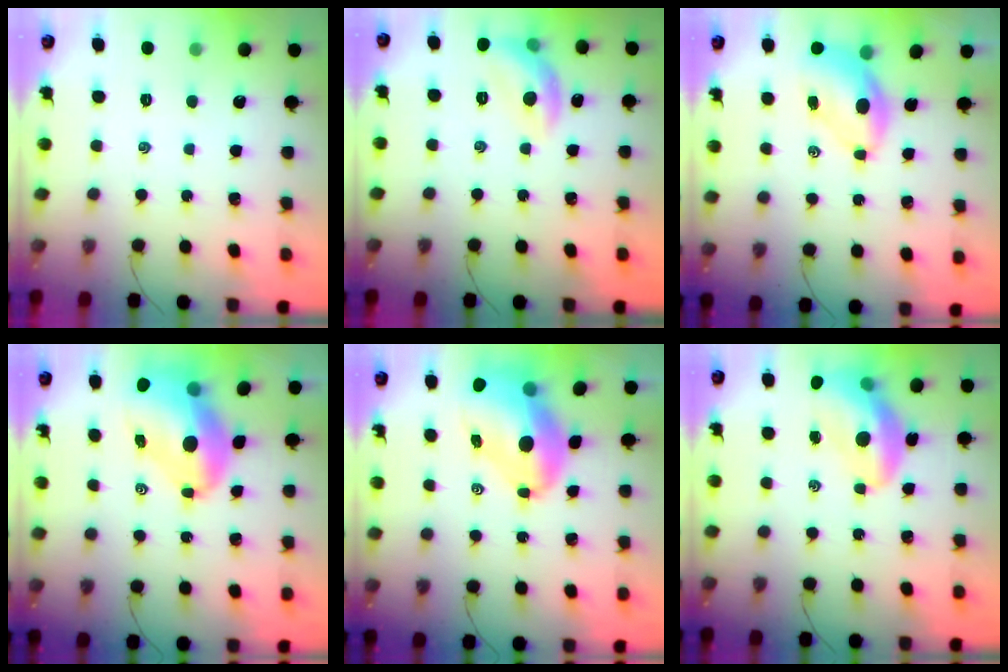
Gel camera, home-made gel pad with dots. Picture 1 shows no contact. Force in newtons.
{"total": 10.6, "press": 10.6, "slide": 0.3}
{"total": 6.8, "press": 6.6, "slide": 1.7}
{"total": 12.5, "press": 11.9, "slide": 3.7}
{"total": 12.5, "press": 11.9, "slide": 3.7}
{"total": 12.9, "press": 12.4, "slide": 3.4}